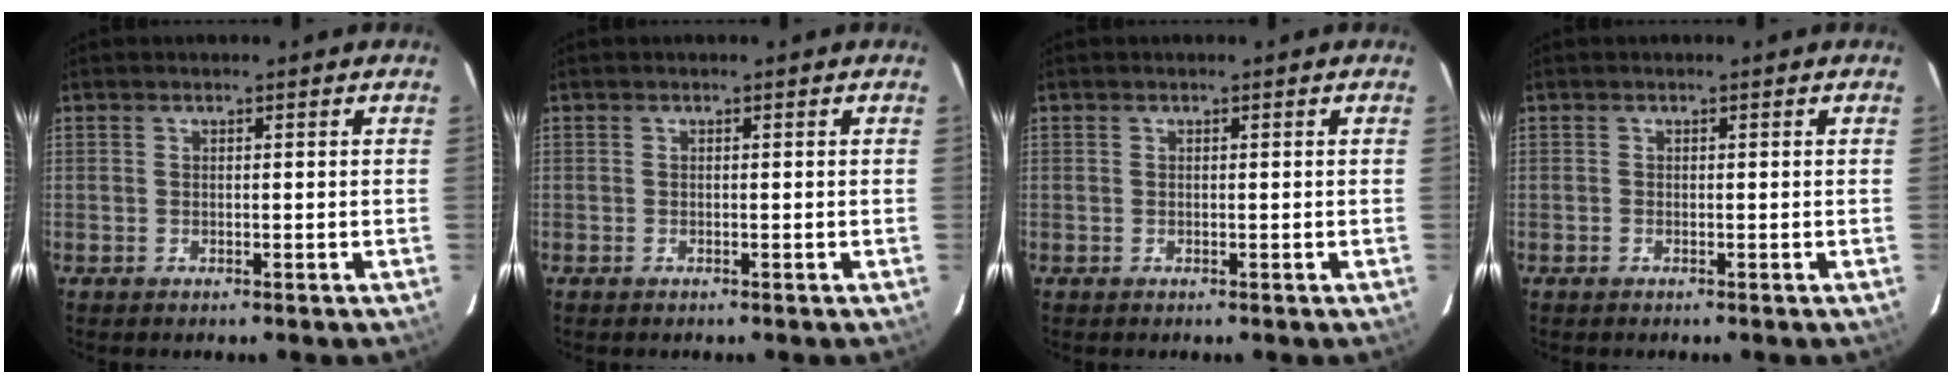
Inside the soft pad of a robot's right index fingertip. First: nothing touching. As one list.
[{"total": 0.0}, {"total": 0.0}, {"total": 0.0}]